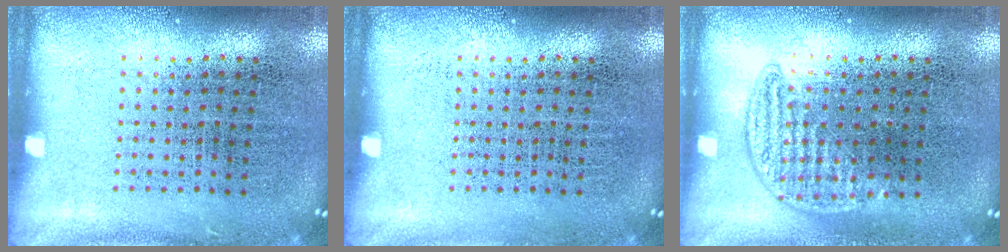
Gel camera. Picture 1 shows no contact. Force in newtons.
{"total": 0.0}
{"total": 0.8, "press": 0.7, "slide": 0.4}